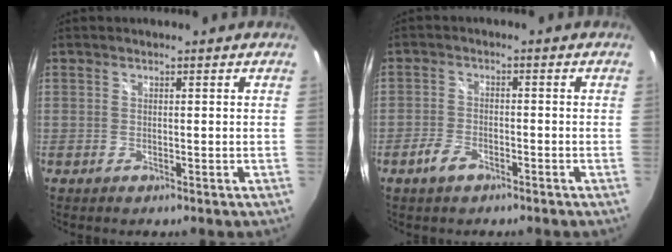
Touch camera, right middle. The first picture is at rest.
{"total": 3.7, "force": [-2.6, 1.8, 2.0], "torque": [-0.052, 0.001, -0.049]}